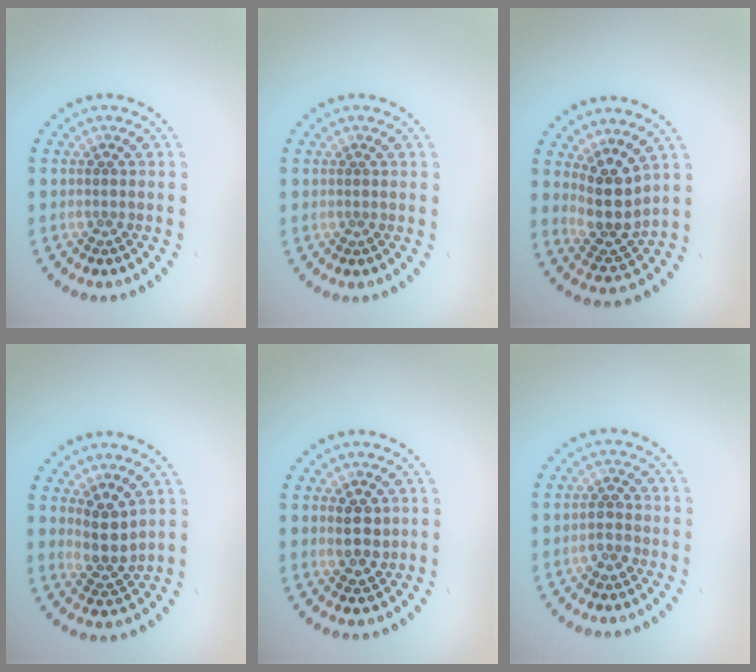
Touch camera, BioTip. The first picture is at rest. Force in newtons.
{"total": 0.0}
{"total": 4.1, "press": 3.4, "slide": 2.4}
{"total": 2.9, "press": 2.4, "slide": 1.6}
{"total": 2.6, "press": 2.5, "slide": 0.9}
{"total": 1.8, "press": 1.7, "slide": 0.4}